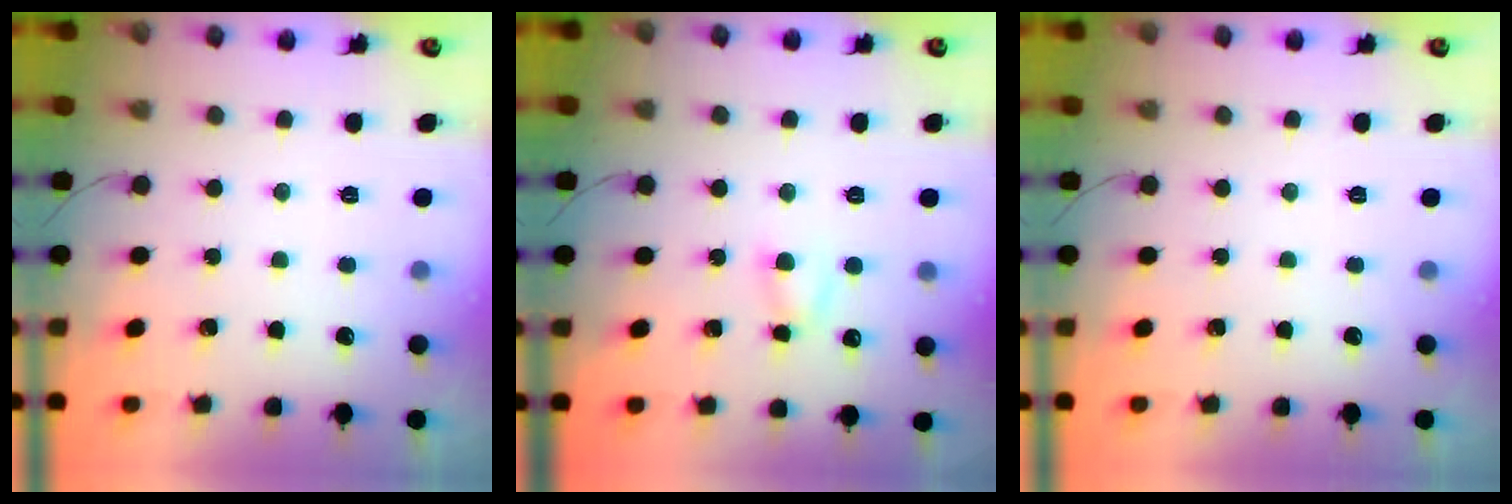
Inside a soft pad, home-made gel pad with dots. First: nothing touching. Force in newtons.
{"total": 3.1, "press": 2.9, "slide": 1.2}
{"total": 0.0}